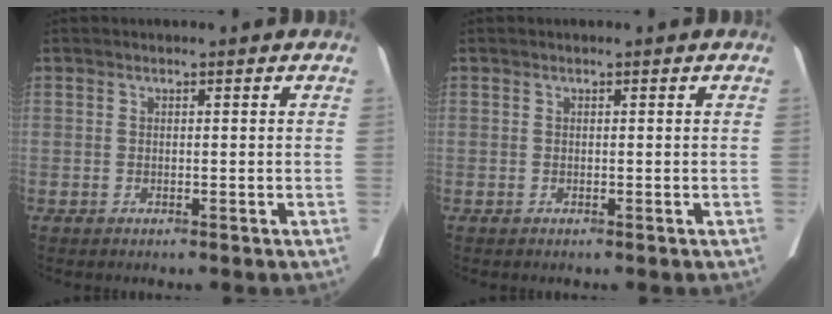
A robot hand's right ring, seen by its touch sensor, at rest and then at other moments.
{"total": 0.0}